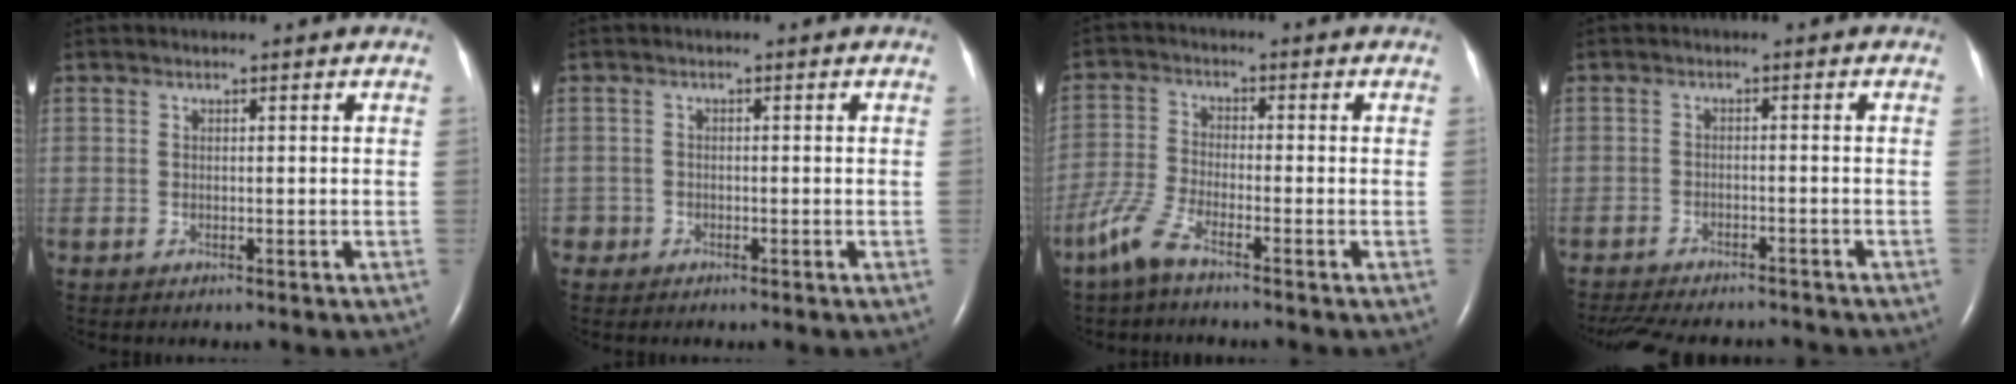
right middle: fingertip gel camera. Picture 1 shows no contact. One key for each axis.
{"total": 1.3, "fx": -0.8, "fy": 1.0, "fz": -0.2, "tx": 0.001, "ty": 0.007, "tz": -0.018}
{"total": 5.2, "fx": -3.9, "fy": 0.7, "fz": 3.3, "tx": -0.089, "ty": -0.010, "tz": -0.087}
{"total": 13.5, "fx": -12.2, "fy": 3.2, "fz": 4.9, "tx": -0.106, "ty": -0.011, "tz": -0.168}